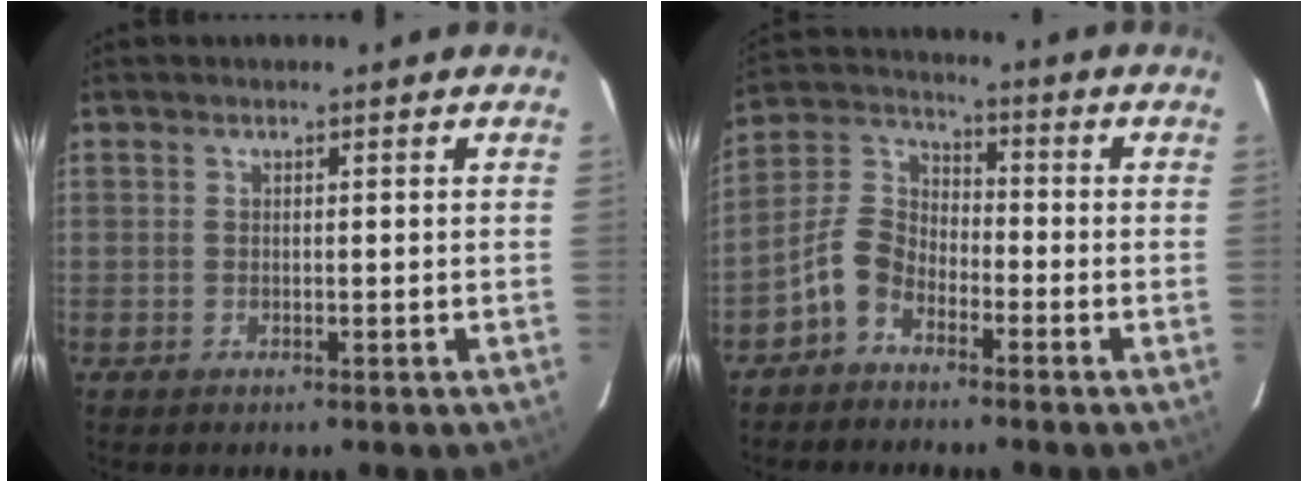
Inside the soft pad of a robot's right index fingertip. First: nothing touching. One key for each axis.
{"total": 7.1, "fx": -4.6, "fy": 4.2, "fz": 3.4, "tx": -0.077, "ty": 0.022, "tz": -0.100}